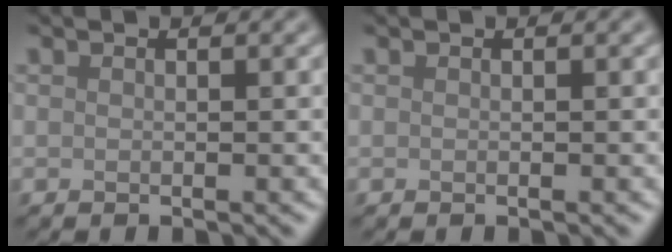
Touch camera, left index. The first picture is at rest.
{"total": 0.0}